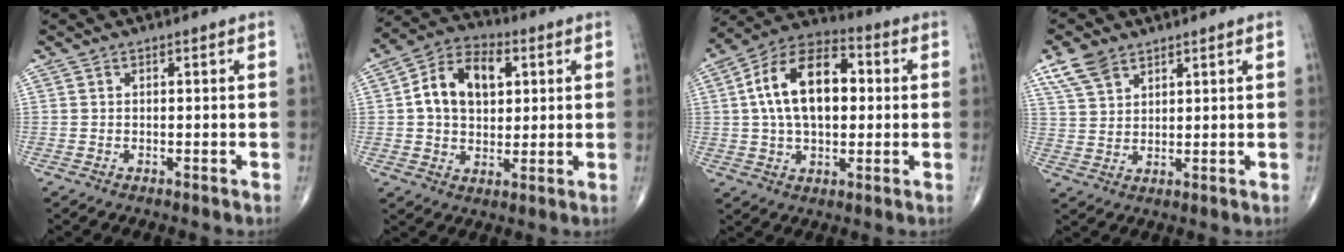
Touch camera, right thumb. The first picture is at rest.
{"total": 13.1, "force": [2.9, 8.9, 9.2], "torque": [-0.132, 0.010, 0.044]}
{"total": 17.6, "force": [2.3, 10.3, 14.1], "torque": [-0.229, 0.025, 0.032]}
{"total": 6.3, "force": [4.2, 3.6, 3.0], "torque": [-0.052, -0.011, 0.089]}